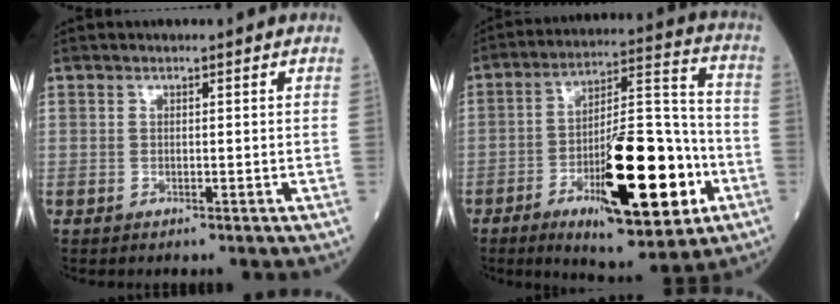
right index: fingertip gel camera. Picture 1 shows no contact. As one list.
[{"total": 19.8, "force": [-7.1, 4.9, 17.8], "torque": [-0.297, 0.002, -0.100]}]